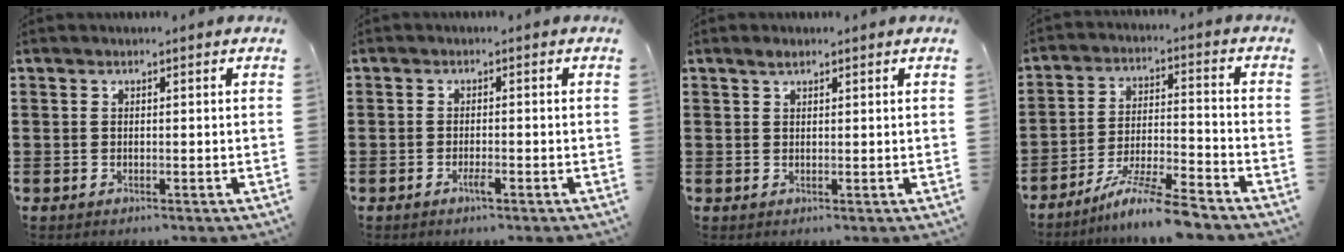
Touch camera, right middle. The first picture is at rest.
{"total": 1.6, "force": [-0.9, 0.2, 1.2], "torque": [-0.023, -0.003, -0.016]}
{"total": 1.3, "force": [1.1, 0.3, 0.6], "torque": [-0.005, -0.001, 0.018]}
{"total": 8.1, "force": [-7.1, -0.4, 3.9], "torque": [-0.078, -0.008, -0.137]}